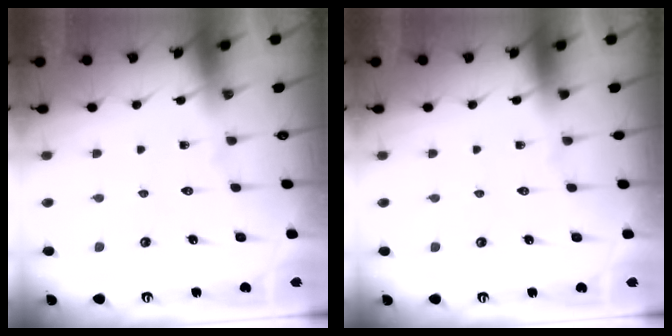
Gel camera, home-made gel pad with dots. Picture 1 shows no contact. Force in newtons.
{"total": 0.0}